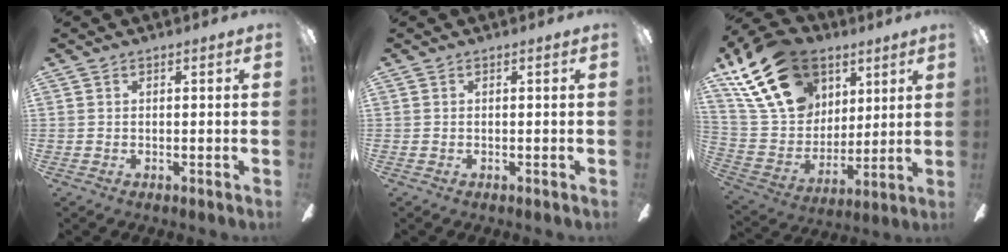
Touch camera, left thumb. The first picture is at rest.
{"total": 0.0}
{"total": 24.9, "force": [13.8, 16.5, 12.5], "torque": [-0.244, -0.056, 0.256]}